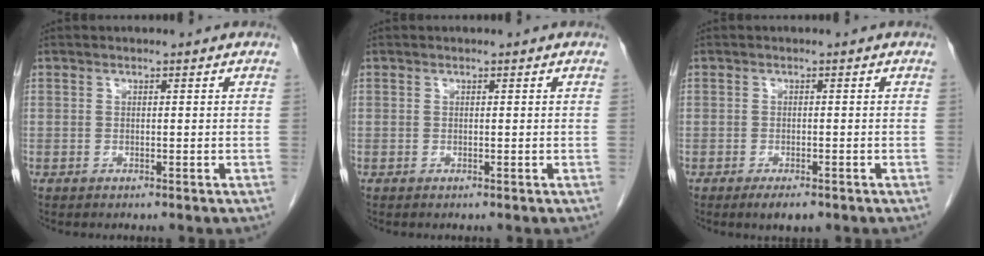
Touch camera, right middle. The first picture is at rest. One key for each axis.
{"total": 0.0}
{"total": 2.8, "fx": -1.9, "fy": 1.0, "fz": 1.8, "tx": -0.028, "ty": -0.003, "tz": -0.024}